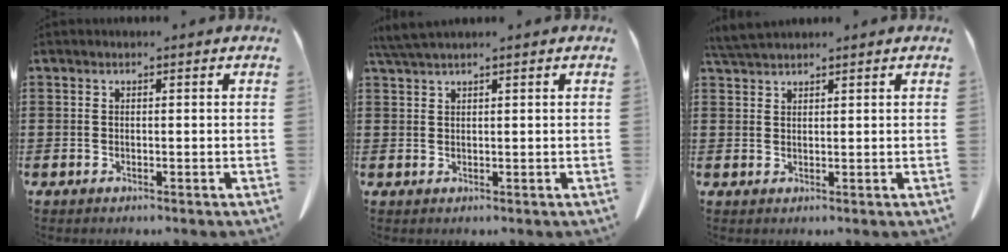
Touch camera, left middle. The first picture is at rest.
{"total": 2.4, "force": [2.0, -0.1, 1.3], "torque": [-0.030, -0.001, 0.039]}
{"total": 3.1, "force": [2.9, 0.2, 1.1], "torque": [-0.030, -0.004, 0.058]}